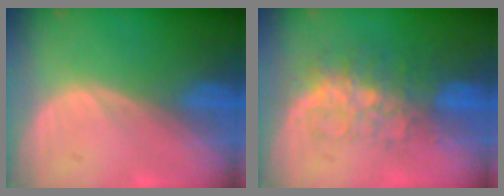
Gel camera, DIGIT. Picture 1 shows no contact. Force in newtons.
{"total": 8.2, "press": 7.0, "slide": 4.1}